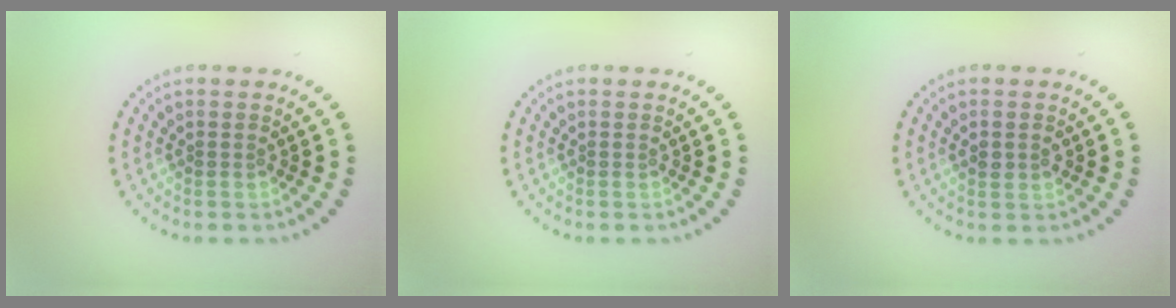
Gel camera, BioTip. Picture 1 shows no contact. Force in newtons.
{"total": 0.0}
{"total": 1.3, "press": 1.3, "slide": 0.3}